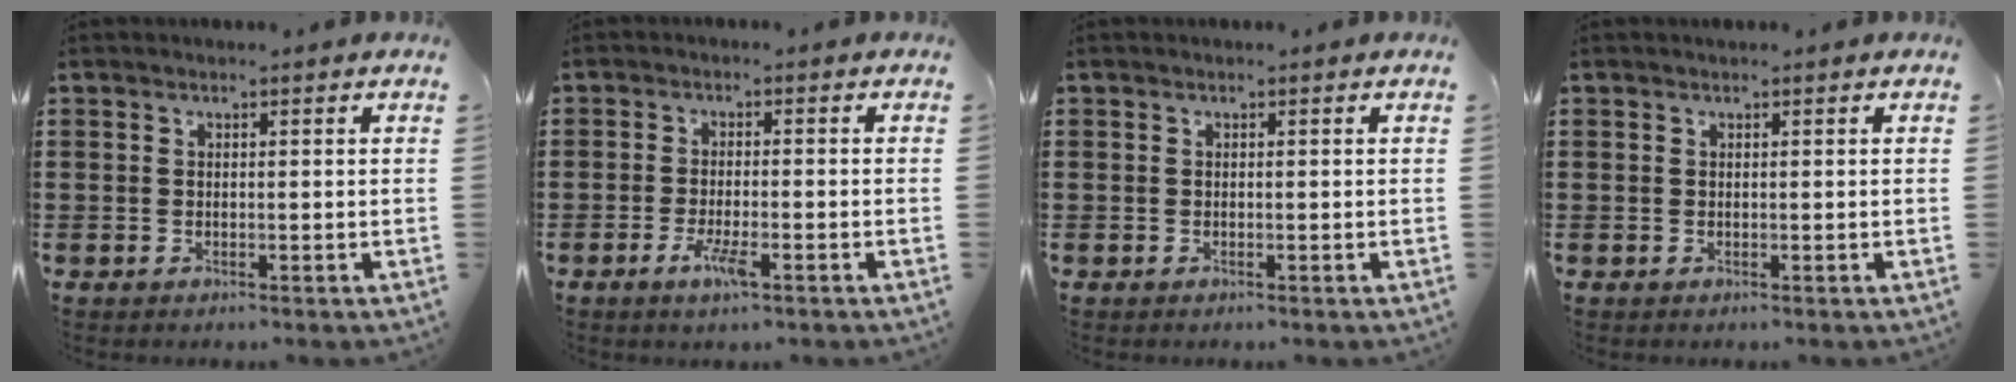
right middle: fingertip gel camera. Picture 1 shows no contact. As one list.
[{"total": 3.8, "force": [-1.9, 0.7, 3.2], "torque": [-0.071, -0.008, -0.039]}, {"total": 0.0}, {"total": 0.0}]